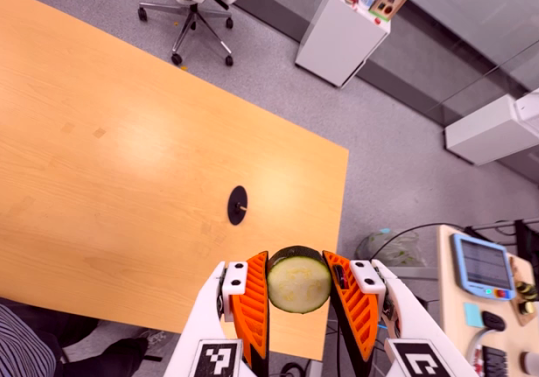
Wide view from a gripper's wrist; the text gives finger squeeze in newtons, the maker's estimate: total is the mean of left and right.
{"total": 12.0, "left": 11.2, "right": 12.8}